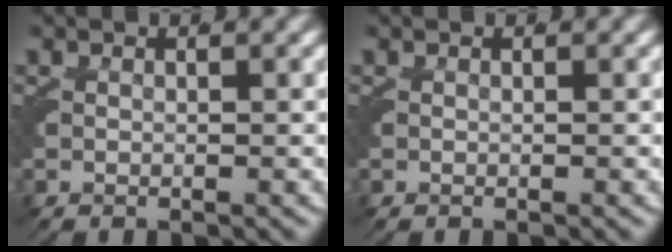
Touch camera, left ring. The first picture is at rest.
{"total": 0.0}